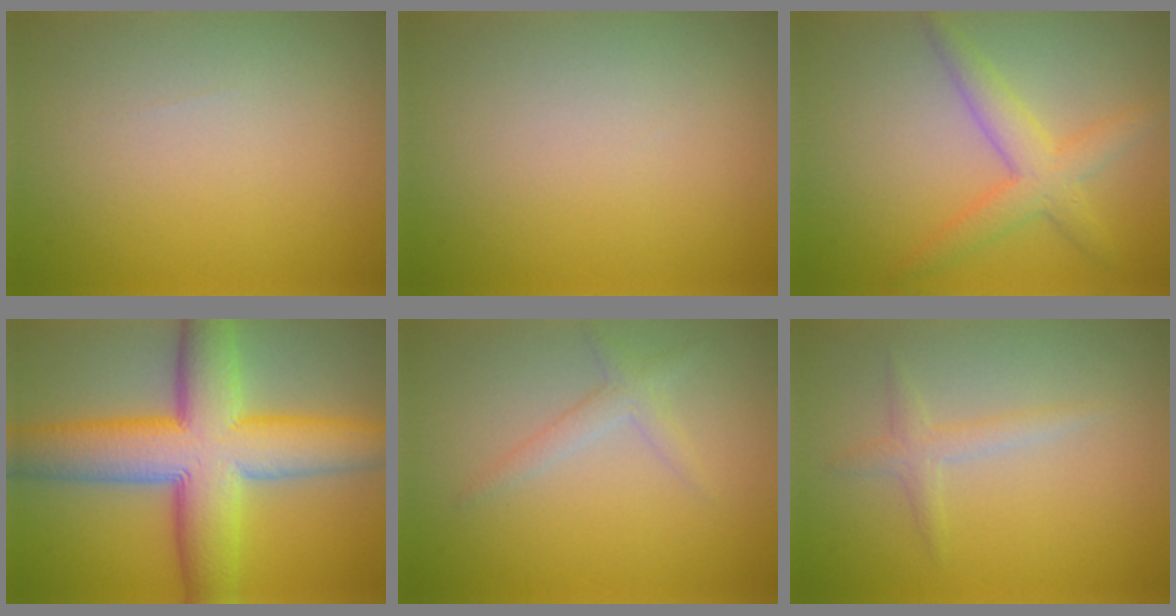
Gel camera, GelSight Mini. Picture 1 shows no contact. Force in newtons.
{"total": 0.0}
{"total": 3.7, "press": 3.7, "slide": 0.1}
{"total": 11.8, "press": 11.8, "slide": 0.3}
{"total": 1.6, "press": 1.6, "slide": 0.1}
{"total": 1.6, "press": 1.6, "slide": 0.0}